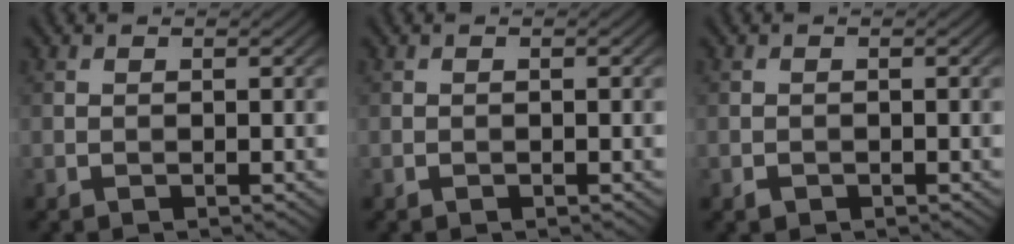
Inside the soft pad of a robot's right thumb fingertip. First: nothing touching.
{"total": 0.0}
{"total": 0.7, "force": [-0.4, 0.5, 0.2], "torque": [-0.002, -0.003, -0.009]}